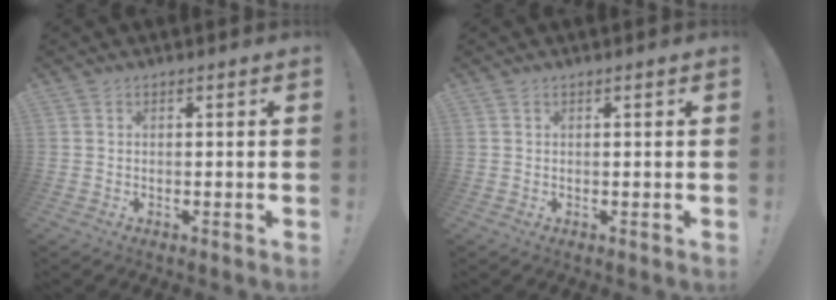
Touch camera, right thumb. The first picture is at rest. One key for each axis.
{"total": 0.6, "fx": 0.2, "fy": -0.2, "fz": 0.6, "tx": -0.006, "ty": -0.002, "tz": 0.002}